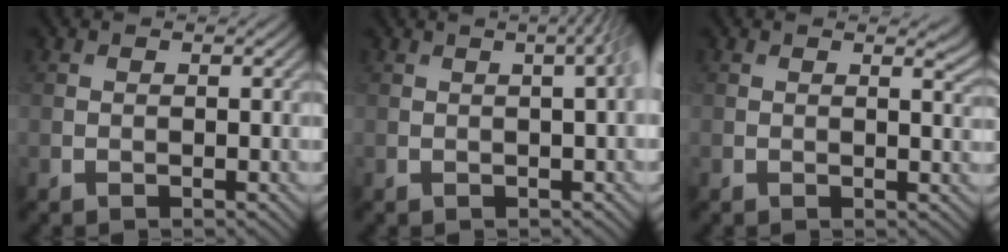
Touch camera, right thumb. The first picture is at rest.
{"total": 3.7, "force": [0.7, 0.9, 3.5], "torque": [-0.038, 0.022, 0.002]}
{"total": 1.6, "force": [1.0, 0.3, 1.2], "torque": [-0.013, -0.004, 0.015]}